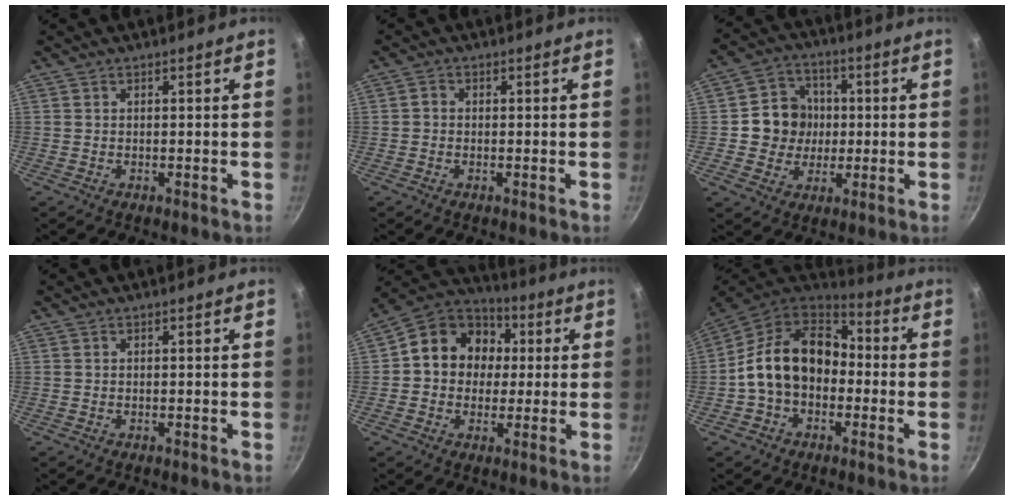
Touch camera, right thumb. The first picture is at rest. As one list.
[{"total": 1.3, "force": [-0.3, 1.1, 0.6], "torque": [-0.007, 0.006, -0.007]}, {"total": 9.8, "force": [0.3, 9.1, 3.6], "torque": [-0.019, 0.013, -0.003]}, {"total": 0.0}, {"total": 14.5, "force": [1.8, 12.2, 7.6], "torque": [-0.082, 0.026, 0.010]}, {"total": 16.7, "force": [-1.0, 12.4, 11.3], "torque": [-0.165, 0.049, -0.033]}]